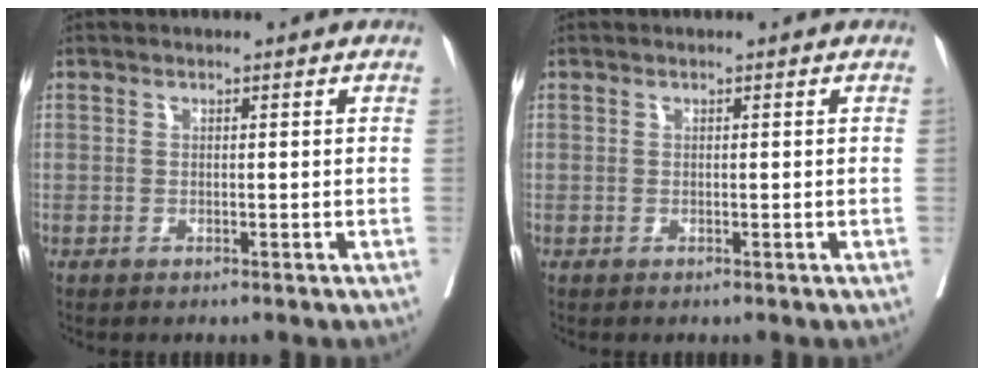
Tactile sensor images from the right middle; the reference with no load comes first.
{"total": 0.0}